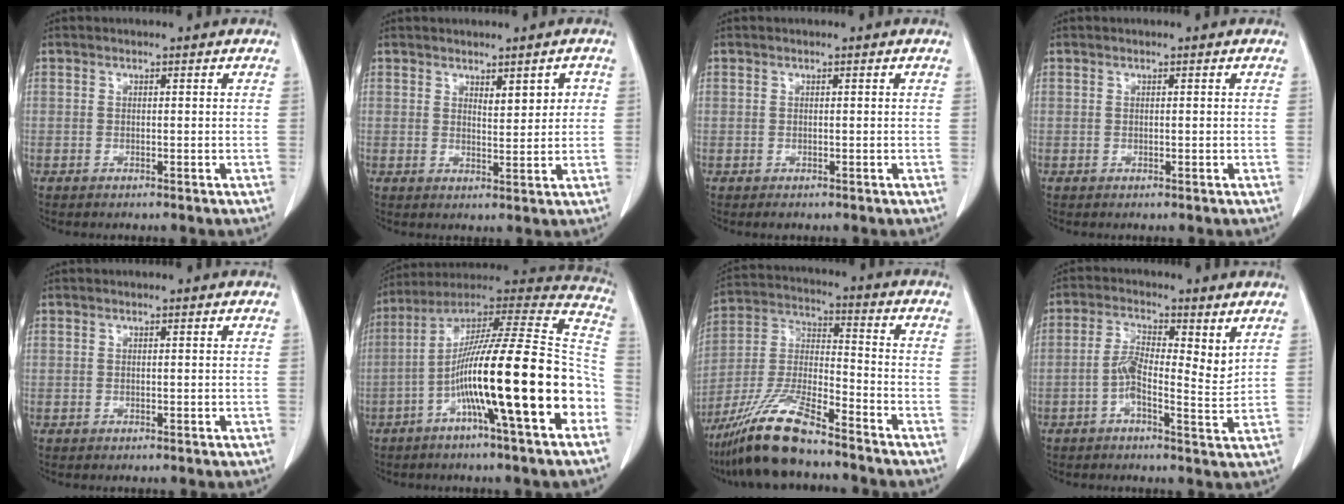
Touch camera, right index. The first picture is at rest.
{"total": 3.4, "force": [1.3, 1.3, 2.8], "torque": [-0.041, 0.002, 0.025]}
{"total": 0.7, "force": [-0.5, 0.5, 0.2], "torque": [-0.004, 0.003, -0.005]}
{"total": 0.0}
{"total": 0.0}
{"total": 24.0, "force": [-7.3, 0.6, 22.8], "torque": [-0.331, 0.005, -0.126]}
{"total": 13.9, "force": [-10.8, 1.7, 8.6], "torque": [-0.183, -0.016, -0.199]}
{"total": 5.9, "force": [1.0, 2.0, 5.5], "torque": [-0.100, 0.017, 0.011]}